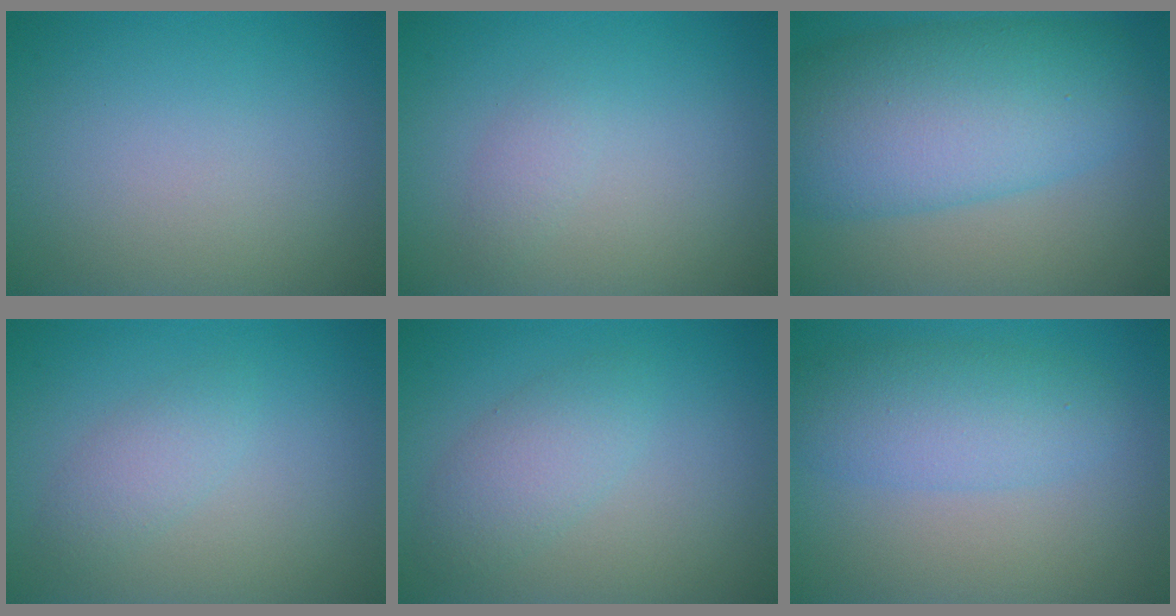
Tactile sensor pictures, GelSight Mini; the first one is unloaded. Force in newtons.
{"total": 1.1, "press": 1.1, "slide": 0.0}
{"total": 10.4, "press": 10.4, "slide": 0.2}
{"total": 1.9, "press": 1.9, "slide": 0.0}
{"total": 2.8, "press": 2.8, "slide": 0.1}
{"total": 4.3, "press": 4.3, "slide": 0.1}